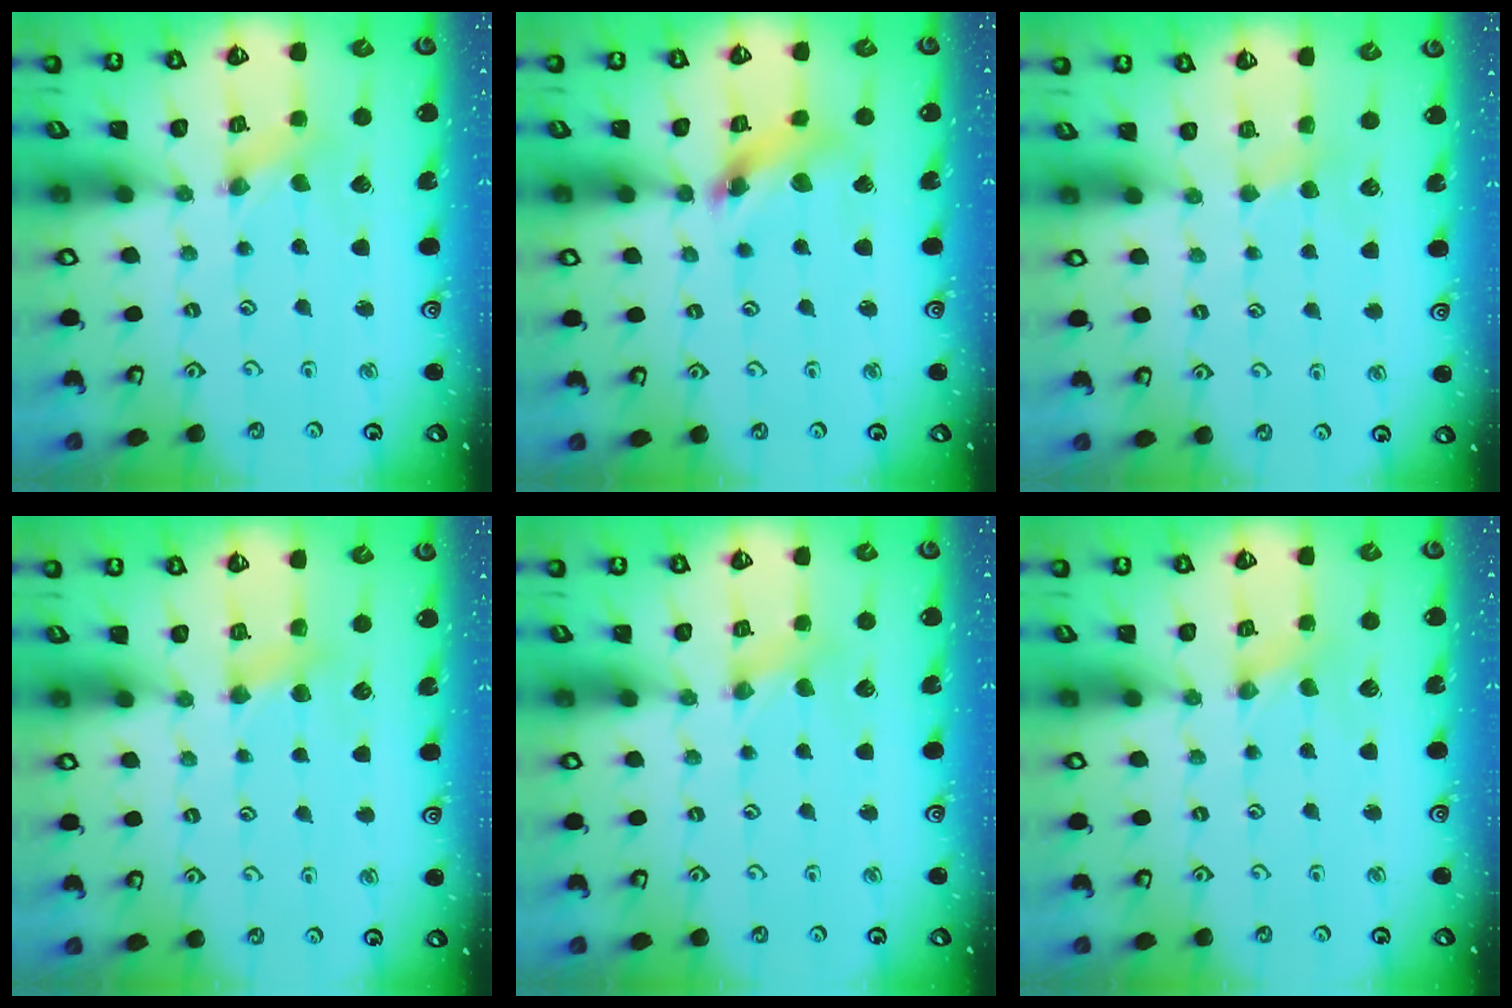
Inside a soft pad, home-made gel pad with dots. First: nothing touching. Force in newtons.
{"total": 10.0, "press": 9.9, "slide": 1.2}
{"total": 2.3, "press": 2.2, "slide": 0.3}
{"total": 5.7, "press": 5.7, "slide": 0.8}
{"total": 2.9, "press": 2.9, "slide": 0.6}
{"total": 0.5, "press": 0.5, "slide": 0.1}